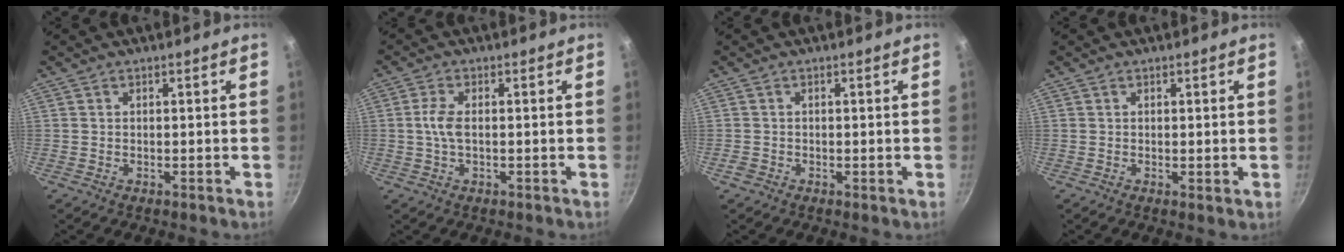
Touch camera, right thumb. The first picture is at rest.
{"total": 3.8, "force": [-0.1, 1.8, 3.3], "torque": [-0.077, 0.006, -0.006]}
{"total": 1.1, "force": [-0.4, 0.8, 0.6], "torque": [-0.009, 0.000, -0.009]}
{"total": 0.7, "force": [0.2, 0.1, 0.7], "torque": [-0.011, -0.005, 0.001]}